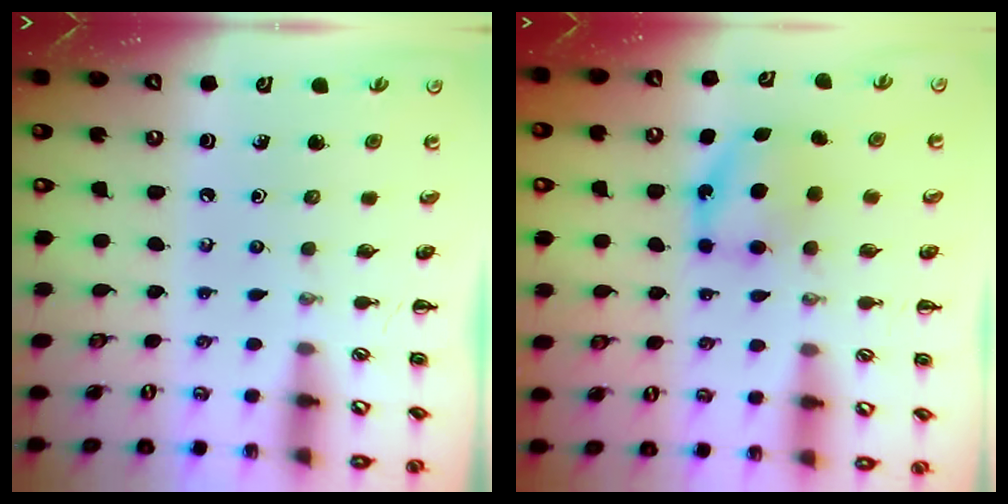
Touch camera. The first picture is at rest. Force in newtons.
{"total": 5.9, "press": 5.9, "slide": 1.0}